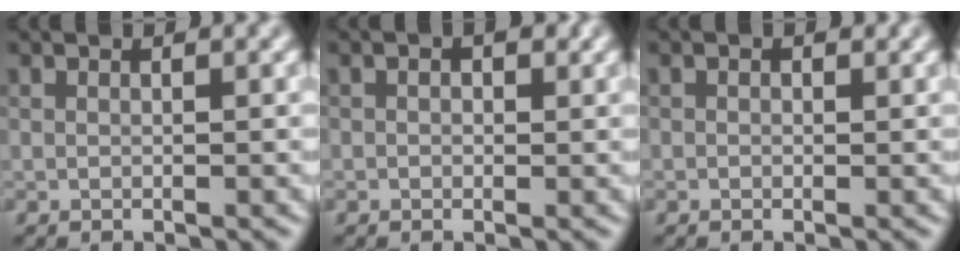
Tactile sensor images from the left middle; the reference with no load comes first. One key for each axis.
{"total": 0.8, "fx": -0.2, "fy": 0.5, "fz": 0.6, "tx": -0.013, "ty": 0.002, "tz": 0.006}
{"total": 0.0}